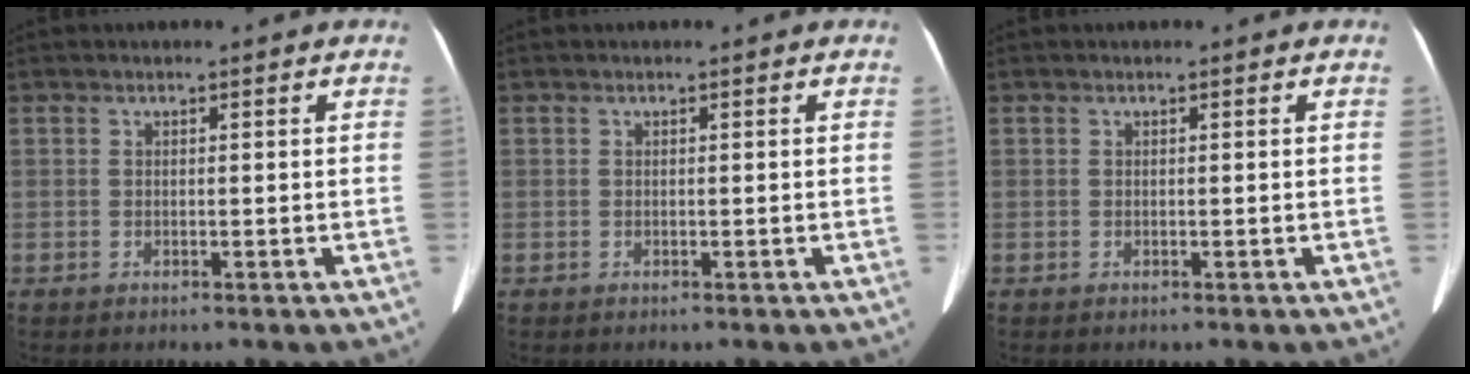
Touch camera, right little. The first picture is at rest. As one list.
[{"total": 0.0}, {"total": 0.0}]